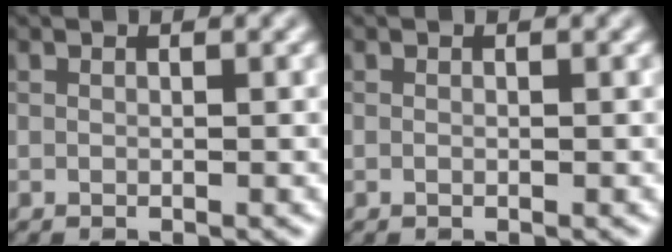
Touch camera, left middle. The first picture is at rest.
{"total": 0.0}